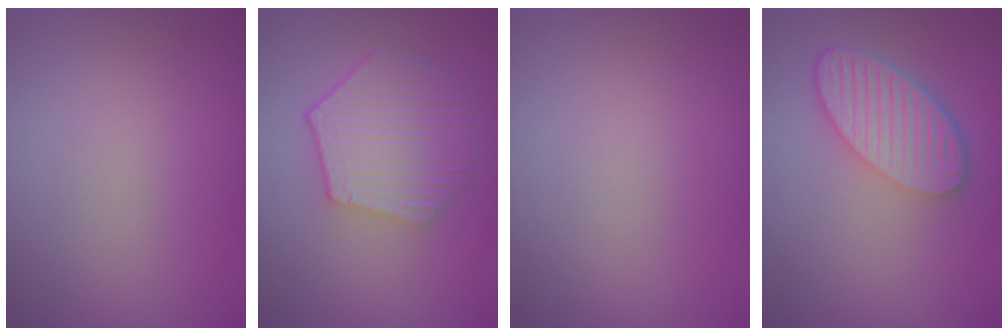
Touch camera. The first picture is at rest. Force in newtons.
{"total": 5.9, "press": 4.5, "slide": 3.9}
{"total": 0.0}
{"total": 5.9, "press": 4.5, "slide": 3.8}